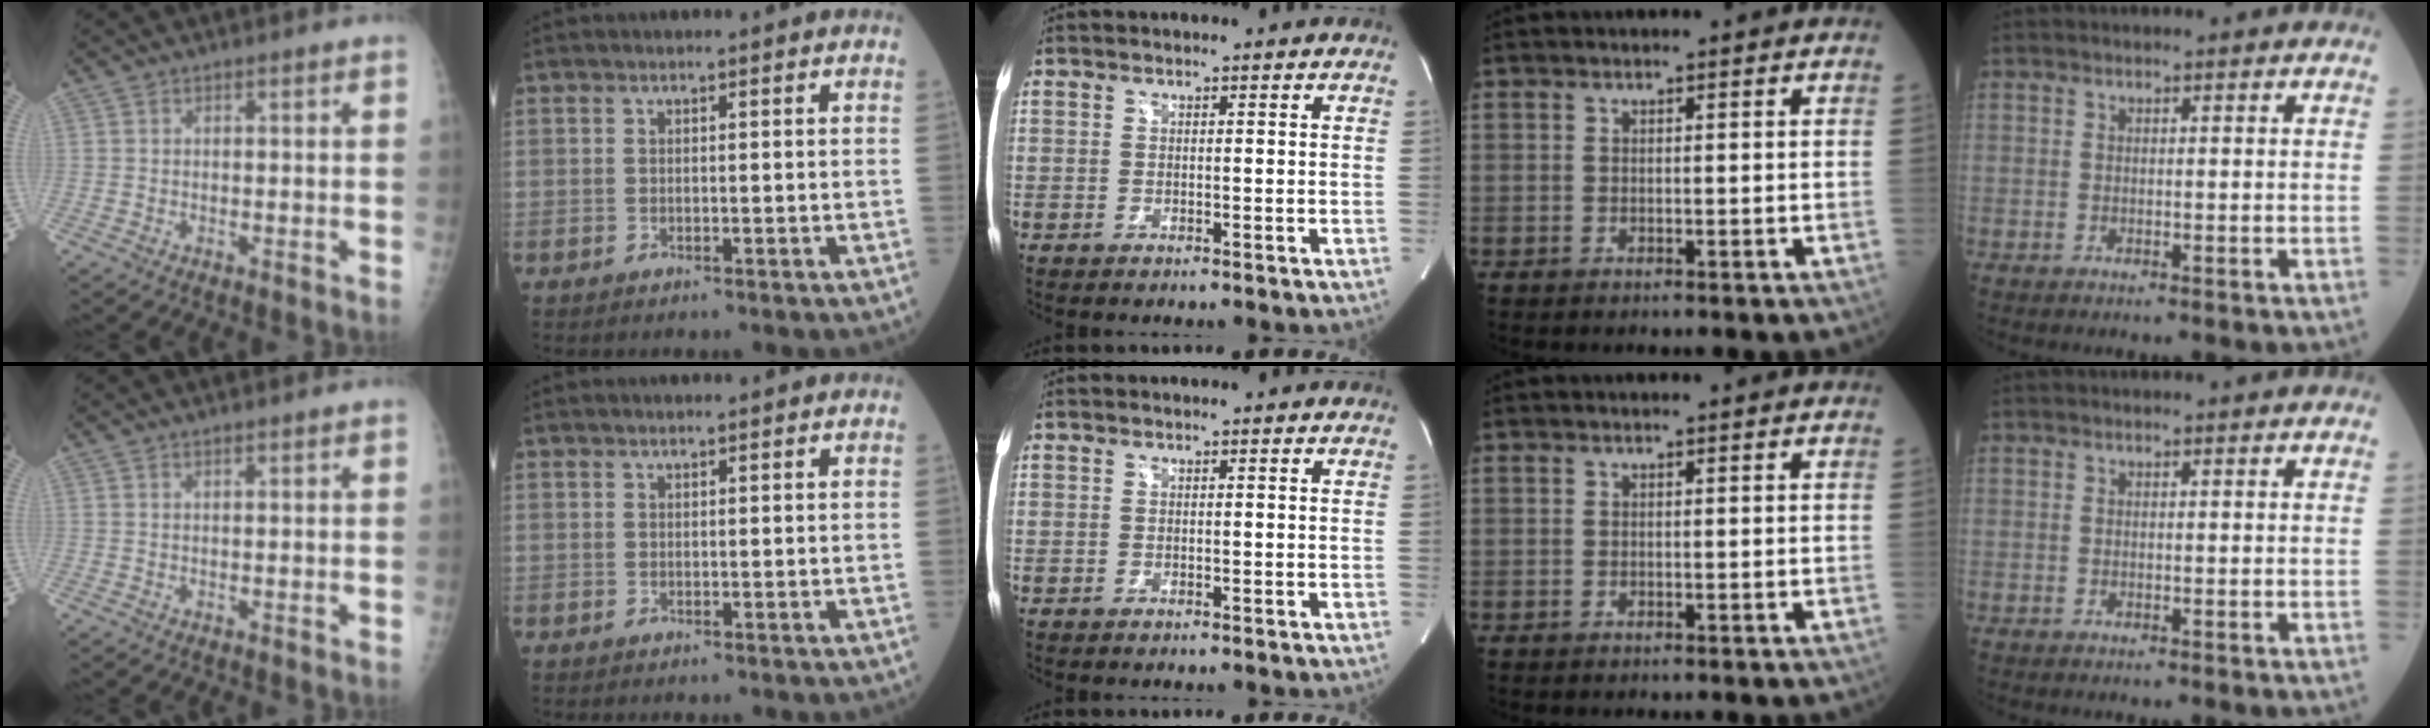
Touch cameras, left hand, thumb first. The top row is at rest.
{"thumb": {"total": 0.6, "force": [0.4, 0.1, 0.4], "torque": [-0.004, -0.001, 0.009]}, "index": {"total": 1.2, "force": [1.1, 0.1, 0.4], "torque": [-0.004, 0.018, 0.020]}}